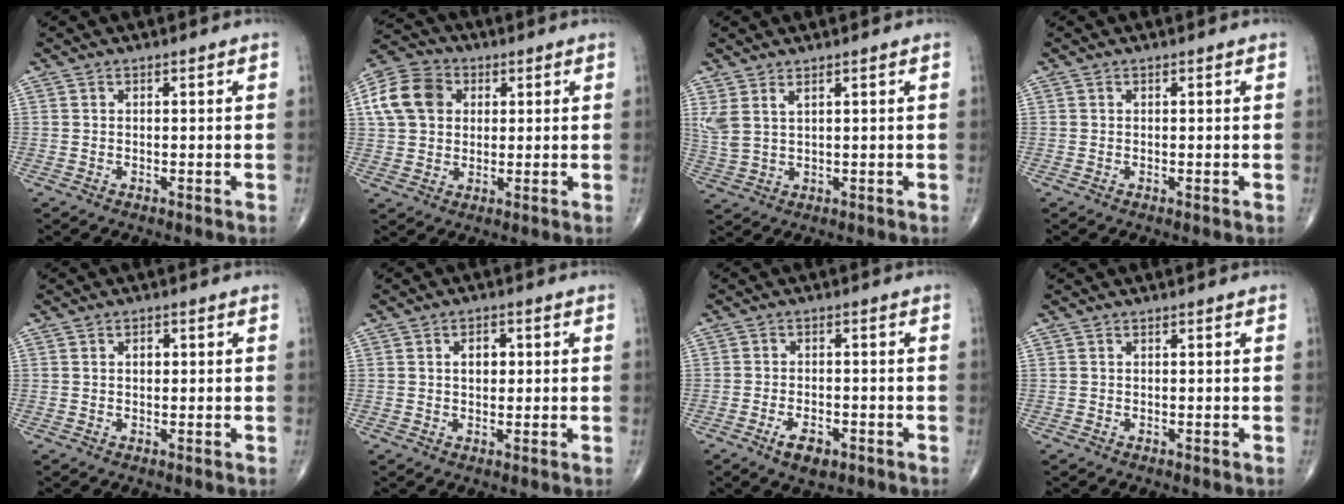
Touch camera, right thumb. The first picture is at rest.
{"total": 11.3, "force": [2.7, 8.9, 6.4], "torque": [-0.108, 0.010, 0.041]}
{"total": 4.7, "force": [2.3, 1.9, 3.6], "torque": [-0.095, -0.005, 0.059]}
{"total": 0.0}
{"total": 1.7, "force": [0.3, 1.2, 1.2], "torque": [-0.014, 0.002, 0.005]}
{"total": 3.5, "force": [0.7, 2.4, 2.5], "torque": [-0.027, 0.003, 0.009]}
{"total": 4.6, "force": [-2.5, 2.2, 3.2], "torque": [-0.053, 0.006, -0.039]}
{"total": 0.0}